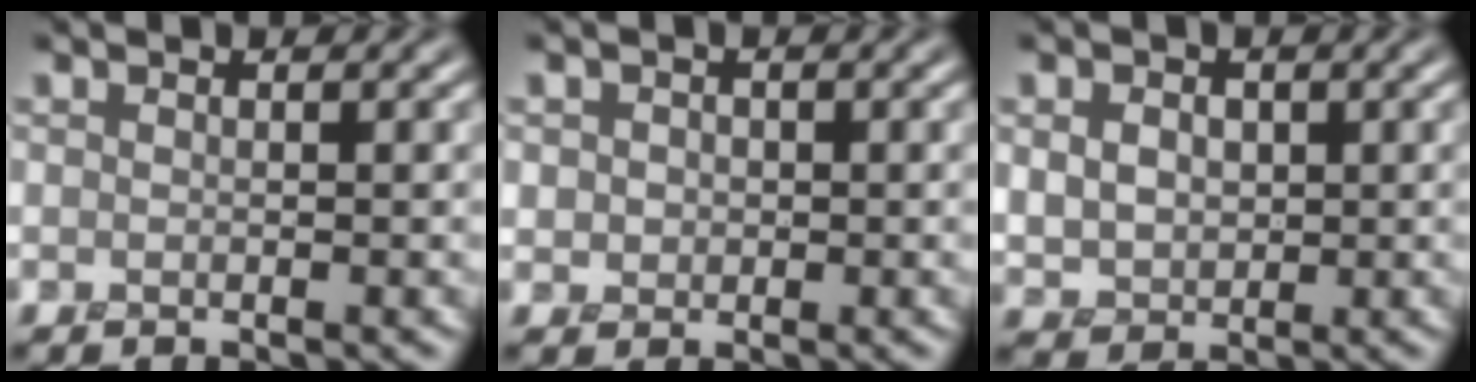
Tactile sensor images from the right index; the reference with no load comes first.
{"total": 1.5, "force": [0.0, 1.4, 0.4], "torque": [-0.003, -0.003, 0.000]}
{"total": 5.2, "force": [0.6, 4.3, 2.9], "torque": [-0.051, 0.016, -0.002]}